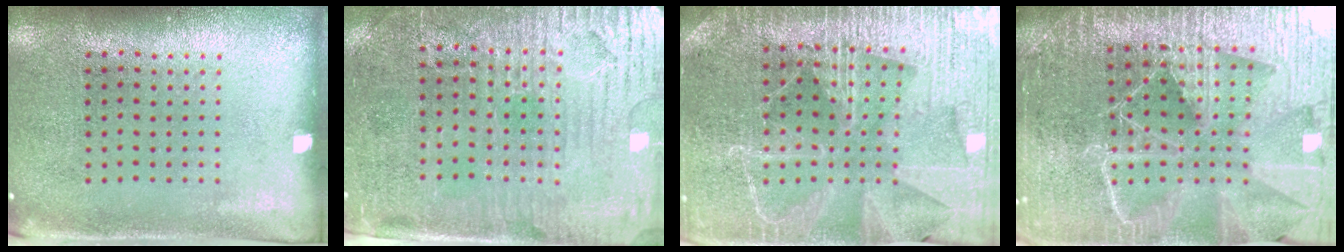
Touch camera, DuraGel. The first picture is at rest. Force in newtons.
{"total": 3.9, "press": 3.4, "slide": 1.7}
{"total": 4.5, "press": 4.2, "slide": 1.7}
{"total": 6.5, "press": 5.5, "slide": 3.3}